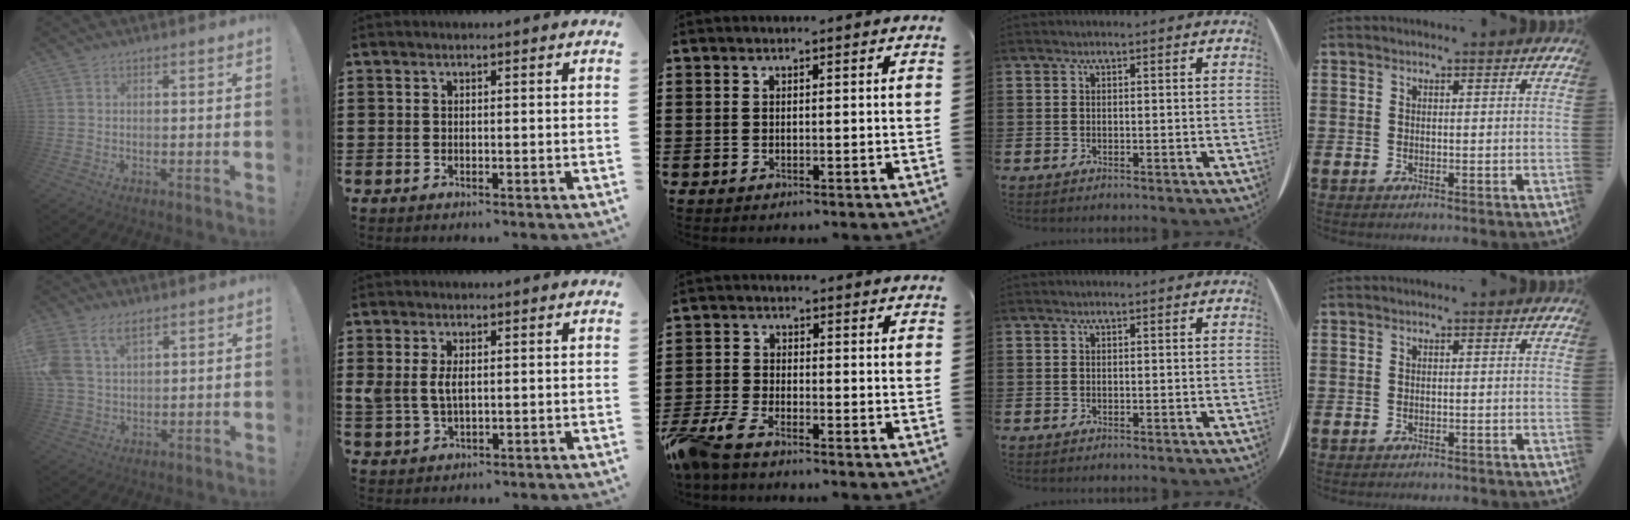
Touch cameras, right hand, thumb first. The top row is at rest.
{"thumb": {"total": 9.8, "force": [5.5, 5.9, 5.6], "torque": [-0.121, -0.013, 0.109]}, "index": {"total": 3.8, "force": [0.7, 2.0, 3.1], "torque": [-0.080, 0.002, 0.006]}, "middle": {"total": 5.1, "force": [-4.4, 1.0, 2.5], "torque": [-0.081, -0.012, -0.093]}, "little": {"total": 0.6, "force": [-0.6, 0.0, 0.0], "torque": [-0.001, -0.002, -0.013]}}